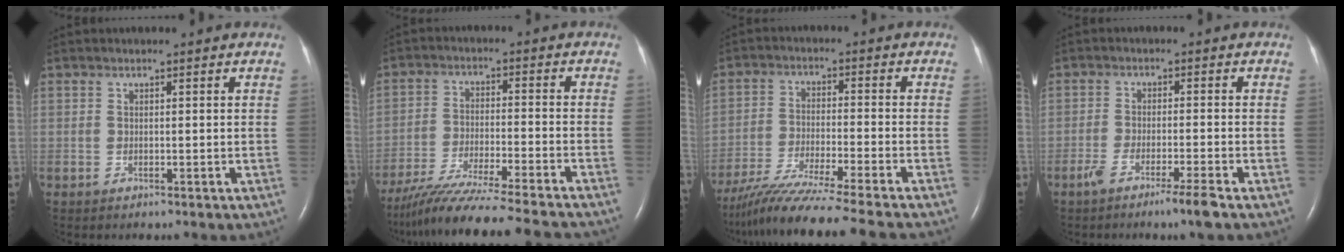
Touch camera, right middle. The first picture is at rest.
{"total": 20.8, "force": [-18.5, -0.5, 9.4], "torque": [-0.154, -0.054, -0.286]}
{"total": 17.6, "force": [-15.3, -2.1, 8.5], "torque": [-0.158, -0.048, -0.253]}
{"total": 4.8, "force": [-3.3, -0.5, 3.5], "torque": [-0.065, -0.010, -0.064]}